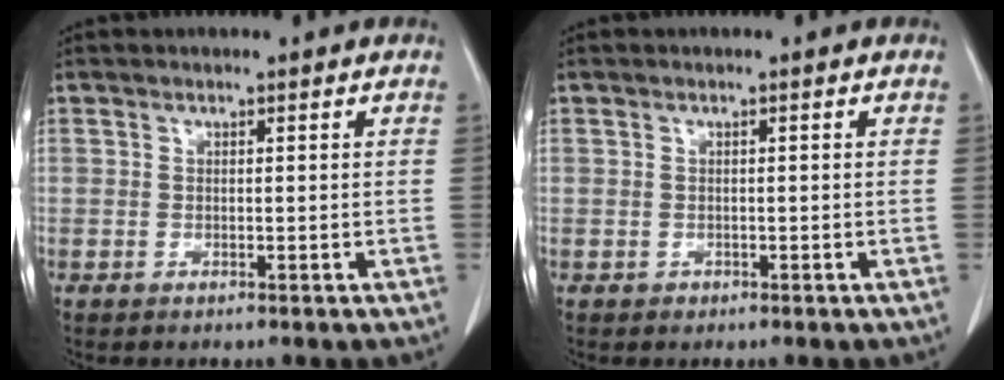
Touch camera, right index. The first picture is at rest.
{"total": 0.6, "force": [-0.3, 0.5, 0.0], "torque": [-0.002, 0.004, -0.005]}